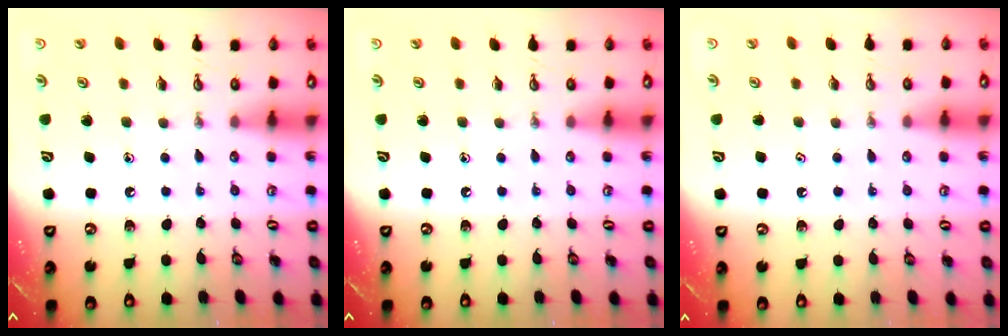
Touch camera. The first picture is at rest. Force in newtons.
{"total": 0.0}
{"total": 0.8, "press": 0.2, "slide": 0.7}